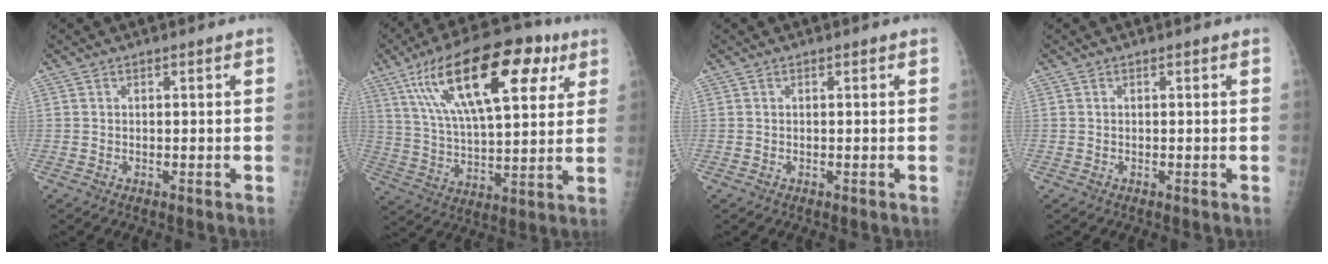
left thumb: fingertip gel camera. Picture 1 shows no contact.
{"total": 24.1, "force": [11.1, 10.0, 19.0], "torque": [-0.293, -0.006, 0.185]}
{"total": 0.0}
{"total": 0.0}